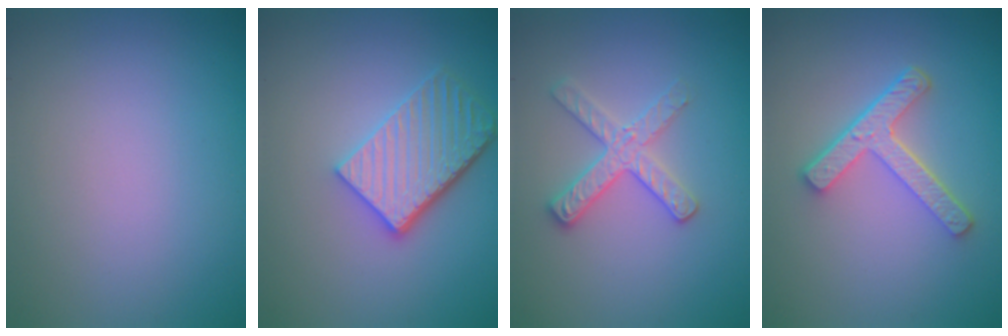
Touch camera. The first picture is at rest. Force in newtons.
{"total": 4.5, "press": 3.6, "slide": 2.6}
{"total": 2.7, "press": 2.6, "slide": 0.9}
{"total": 4.4, "press": 3.3, "slide": 2.9}